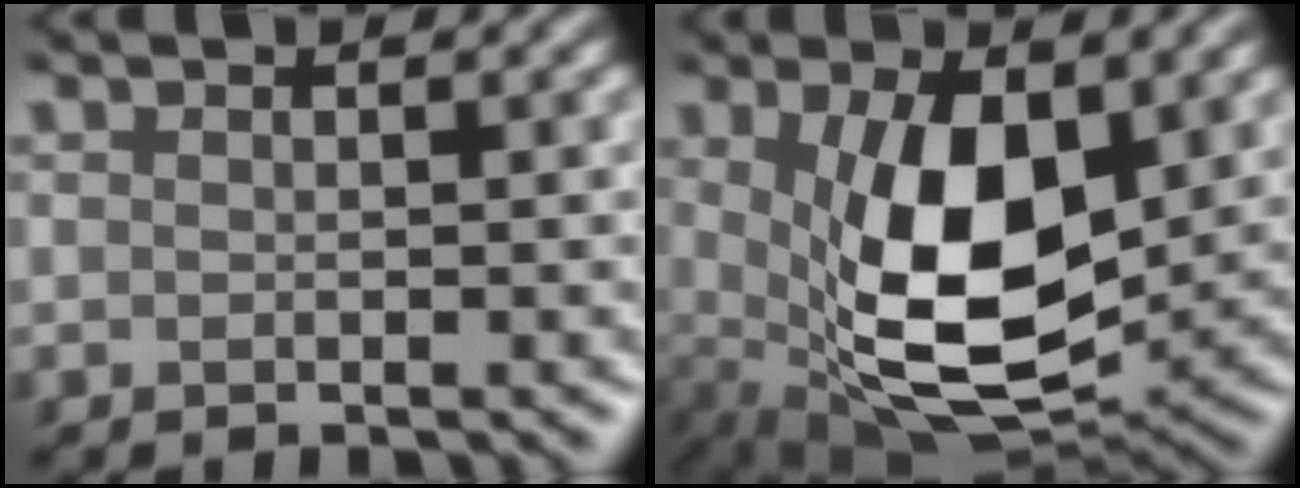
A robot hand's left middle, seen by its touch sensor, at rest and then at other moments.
{"total": 9.7, "force": [1.0, 4.8, 8.4], "torque": [-0.161, -0.010, 0.035]}